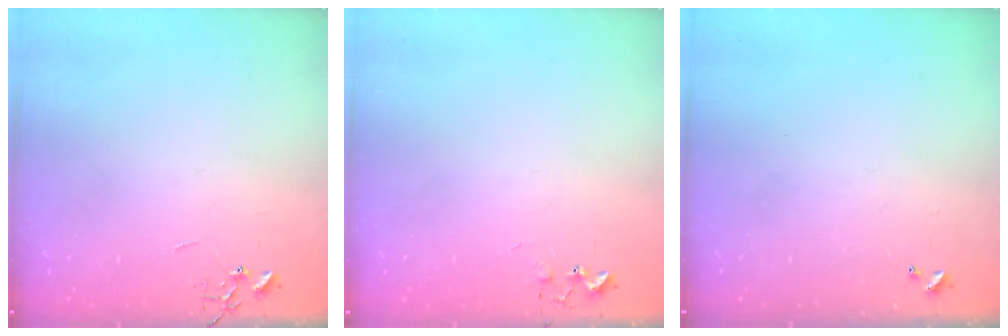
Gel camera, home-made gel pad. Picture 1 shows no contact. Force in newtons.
{"total": 5.8, "press": 5.7, "slide": 0.7}
{"total": 0.0}